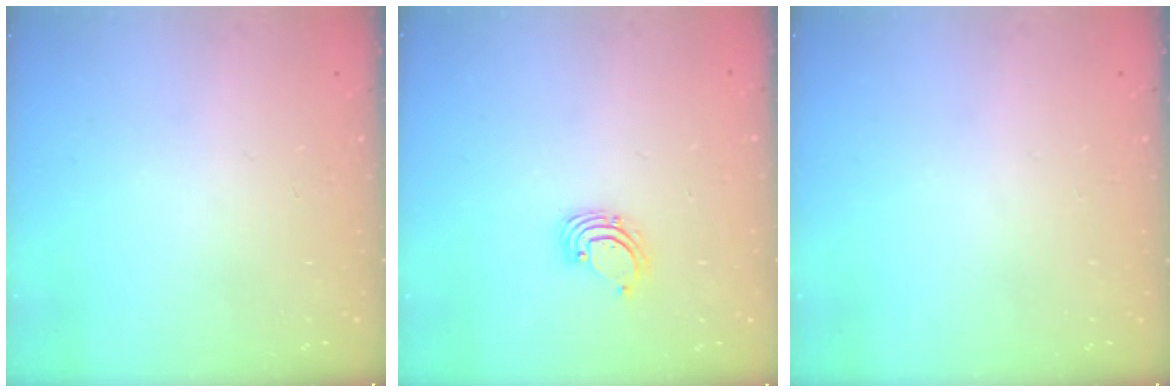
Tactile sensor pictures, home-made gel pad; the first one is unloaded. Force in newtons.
{"total": 2.3, "press": 2.3, "slide": 0.2}
{"total": 0.0}